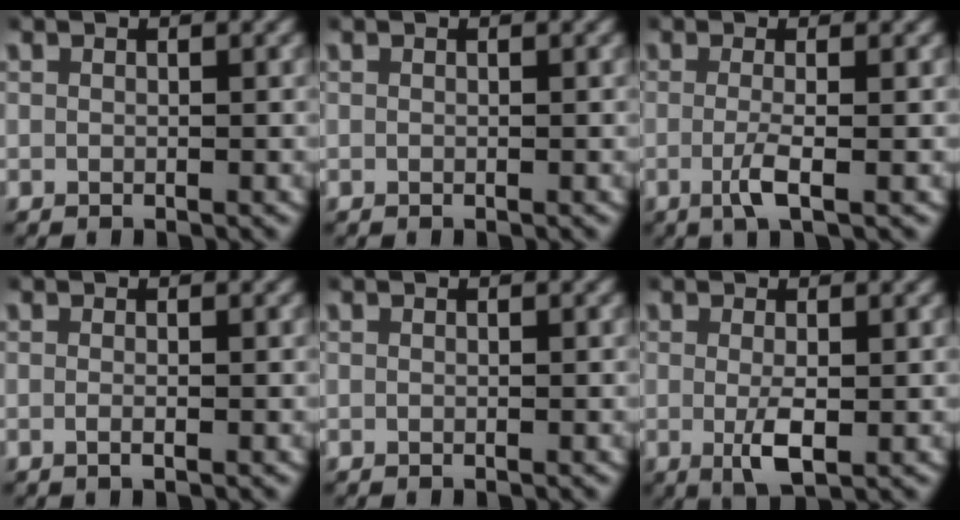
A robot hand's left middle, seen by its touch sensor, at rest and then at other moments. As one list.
[{"total": 0.0}, {"total": 2.3, "force": [-0.7, 0.0, 2.2], "torque": [-0.055, -0.013, -0.010]}, {"total": 0.7, "force": [-0.3, -0.1, 0.6], "torque": [-0.015, -0.003, -0.005]}, {"total": 0.0}, {"total": 2.8, "force": [-0.4, 0.8, 2.7], "torque": [-0.052, -0.014, -0.001]}]